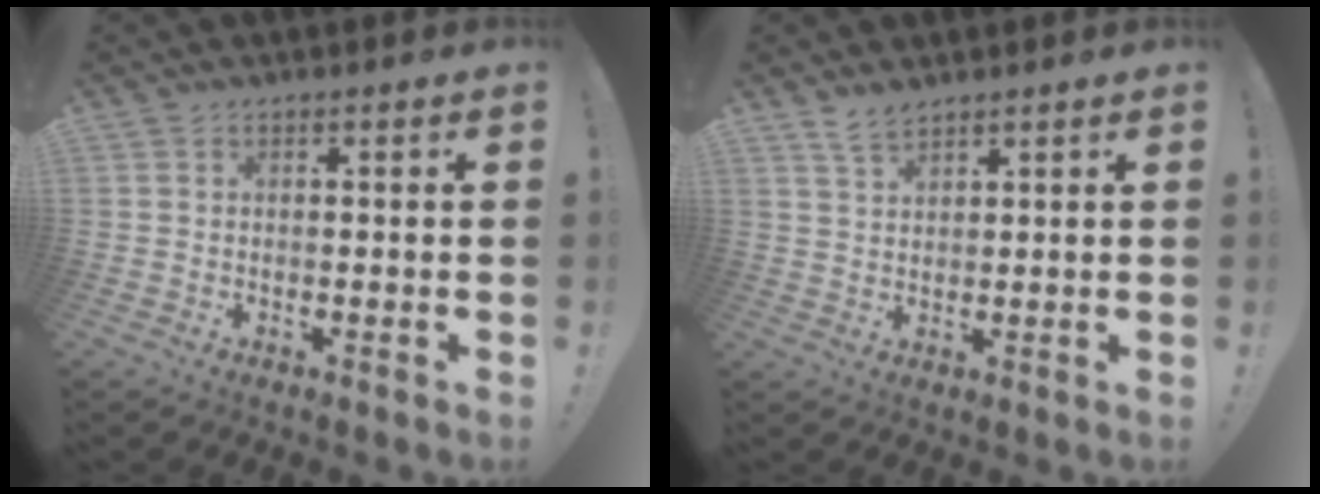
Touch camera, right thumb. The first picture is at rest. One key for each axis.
{"total": 4.0, "fx": 3.3, "fy": 1.3, "fz": 1.8, "tx": -0.028, "ty": -0.020, "tz": 0.060}